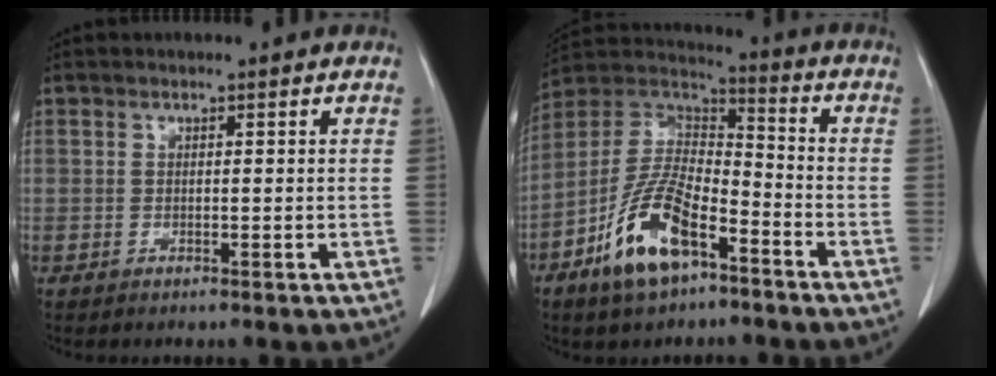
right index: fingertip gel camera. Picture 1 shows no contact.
{"total": 13.8, "force": [-7.4, 5.3, 10.4], "torque": [-0.216, 0.006, -0.136]}